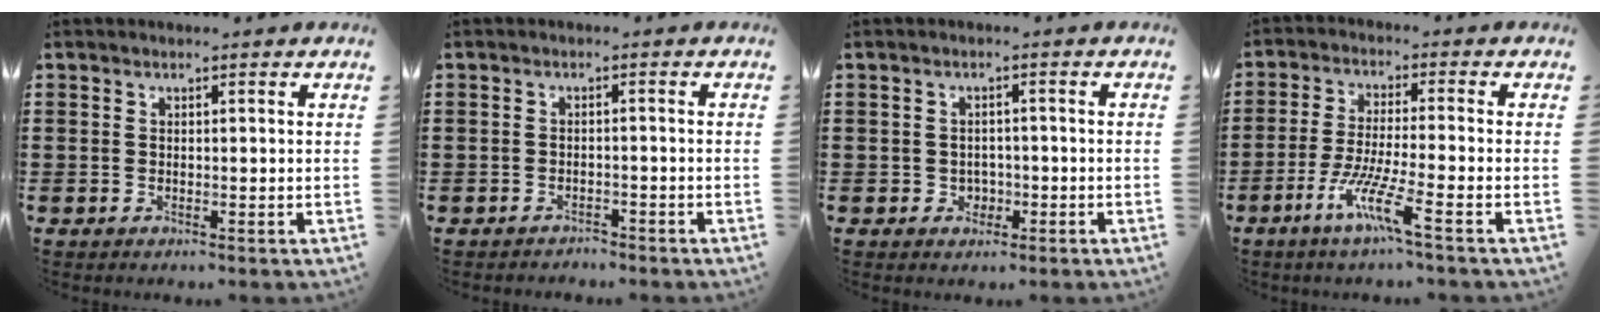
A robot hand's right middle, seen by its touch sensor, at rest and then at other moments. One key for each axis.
{"total": 1.5, "fx": -1.4, "fy": 0.2, "fz": -0.2, "tx": -0.003, "ty": 0.003, "tz": -0.033}
{"total": 1.8, "fx": -0.6, "fy": 1.5, "fz": 0.6, "tx": -0.018, "ty": 0.000, "tz": -0.015}
{"total": 7.6, "fx": -4.5, "fy": 0.2, "fz": 6.1, "tx": -0.125, "ty": -0.010, "tz": -0.085}